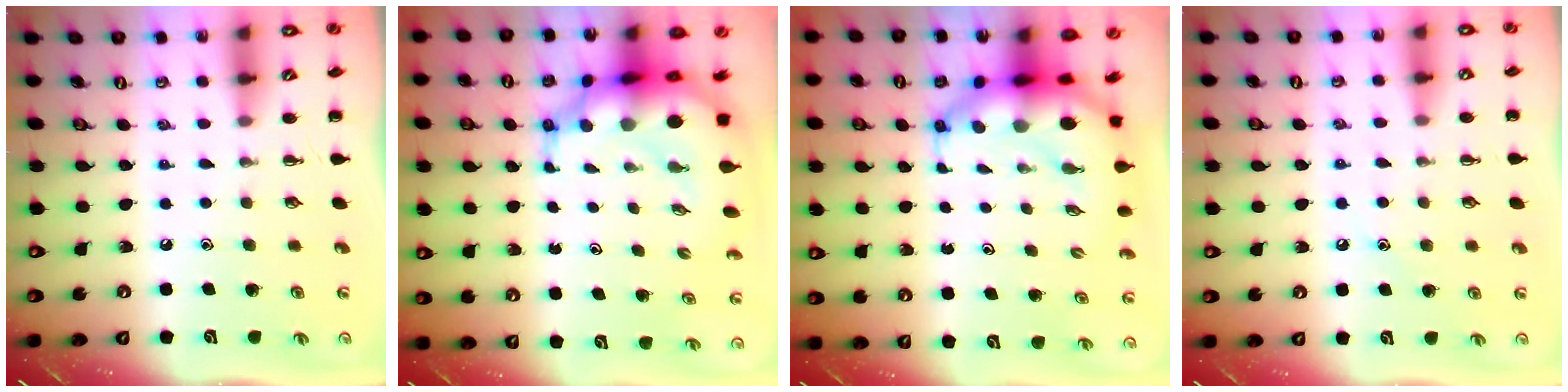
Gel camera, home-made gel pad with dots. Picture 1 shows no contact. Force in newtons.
{"total": 12.4, "press": 12.0, "slide": 3.3}
{"total": 8.5, "press": 8.3, "slide": 2.1}
{"total": 7.6, "press": 7.4, "slide": 1.8}